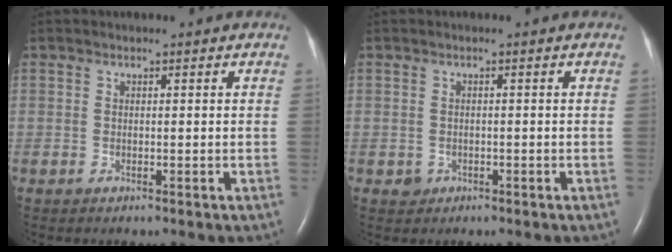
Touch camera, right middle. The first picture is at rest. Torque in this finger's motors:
{"motor_torque": [0.31, -0.16, -0.04, 0.01]}